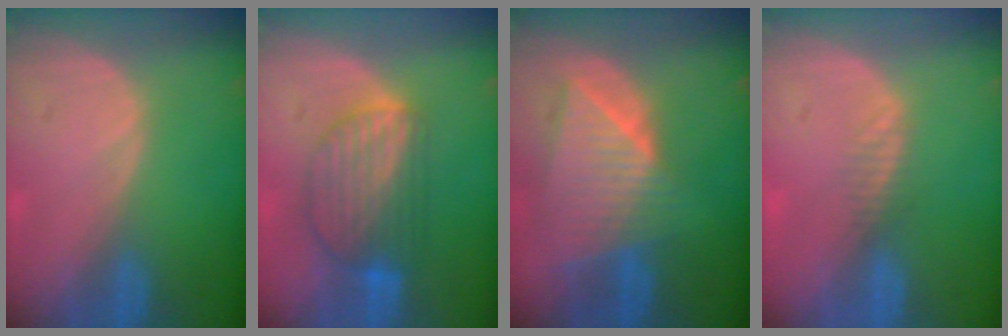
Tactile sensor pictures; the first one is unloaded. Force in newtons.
{"total": 7.7, "press": 7.1, "slide": 3.0}
{"total": 9.0, "press": 7.9, "slide": 4.3}
{"total": 1.3, "press": 1.1, "slide": 0.7}